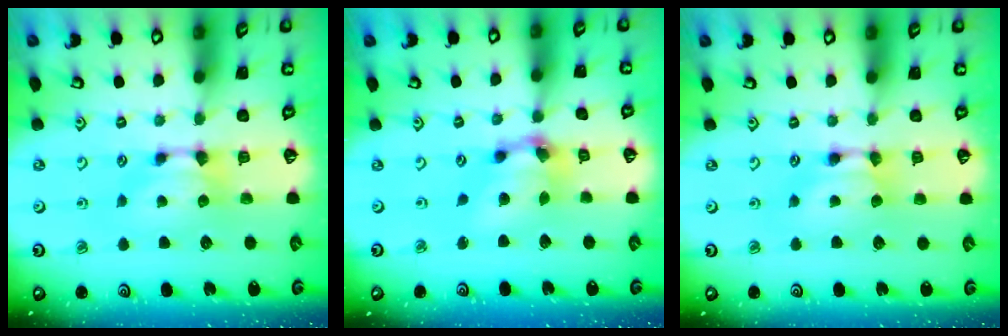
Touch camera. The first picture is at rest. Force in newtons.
{"total": 6.2, "press": 5.8, "slide": 2.0}
{"total": 1.6, "press": 1.5, "slide": 0.2}